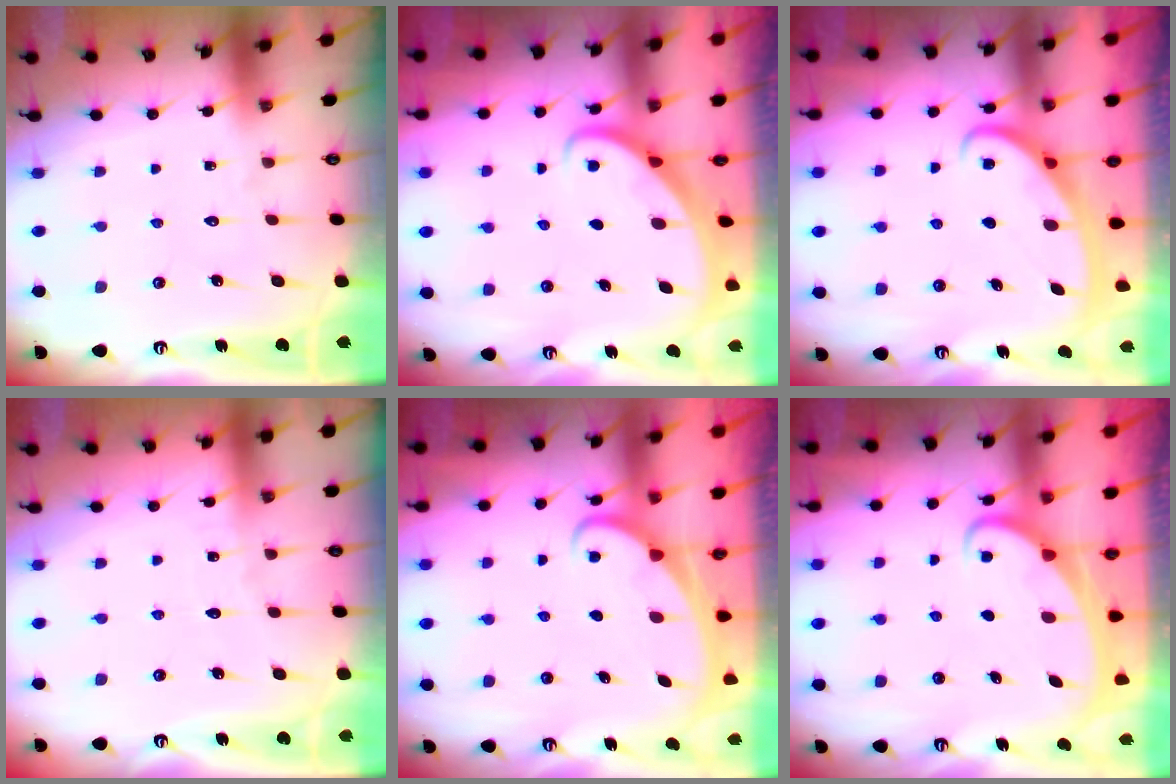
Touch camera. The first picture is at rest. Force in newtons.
{"total": 2.5, "press": 2.5, "slide": 0.3}
{"total": 2.7, "press": 2.7, "slide": 0.3}
{"total": 1.9, "press": 1.9, "slide": 0.2}
{"total": 2.3, "press": 2.3, "slide": 0.3}
{"total": 2.4, "press": 2.3, "slide": 0.3}